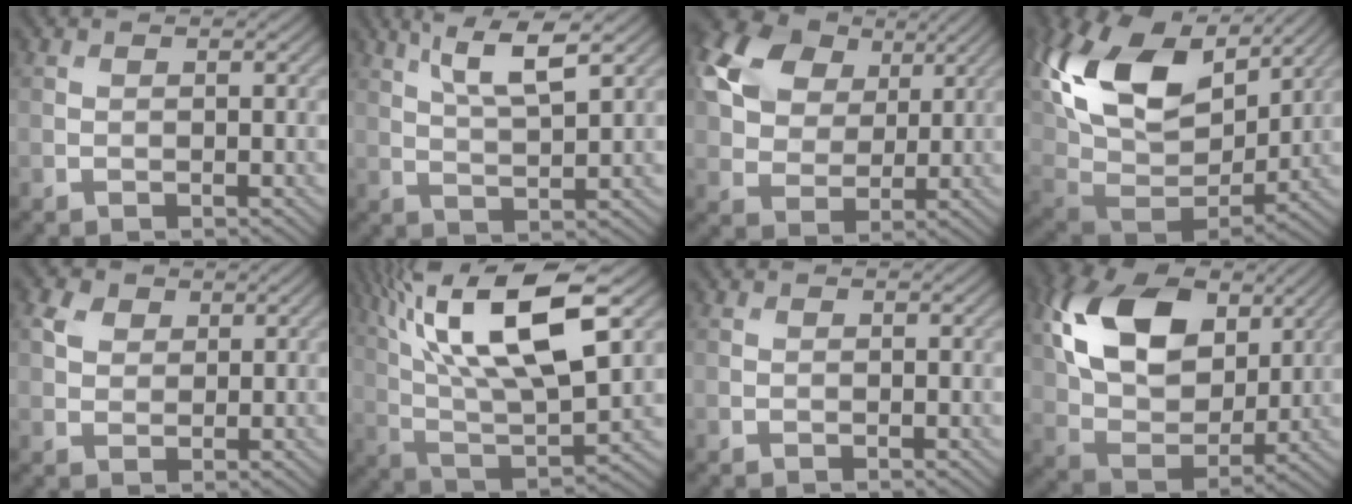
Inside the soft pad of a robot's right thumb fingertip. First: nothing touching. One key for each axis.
{"total": 6.8, "fx": 3.7, "fy": 1.4, "fz": 5.5, "tx": -0.113, "ty": 0.003, "tz": 0.074}
{"total": 14.6, "fx": 6.7, "fy": 10.2, "fz": 8.0, "tx": -0.207, "ty": 0.051, "tz": 0.132}
{"total": 20.6, "fx": 8.6, "fy": 12.8, "fz": 13.7, "tx": -0.312, "ty": 0.034, "tz": 0.174}
{"total": 2.7, "fx": 1.5, "fy": 1.8, "fz": 1.3, "tx": -0.033, "ty": 0.007, "tz": 0.027}
{"total": 17.6, "fx": 7.8, "fy": 6.2, "fz": 14.5, "tx": -0.301, "ty": 0.012, "tz": 0.145}
{"total": 0.0}
{"total": 15.4, "fx": 5.6, "fy": 9.8, "fz": 10.4, "tx": -0.232, "ty": 0.017, "tz": 0.105}